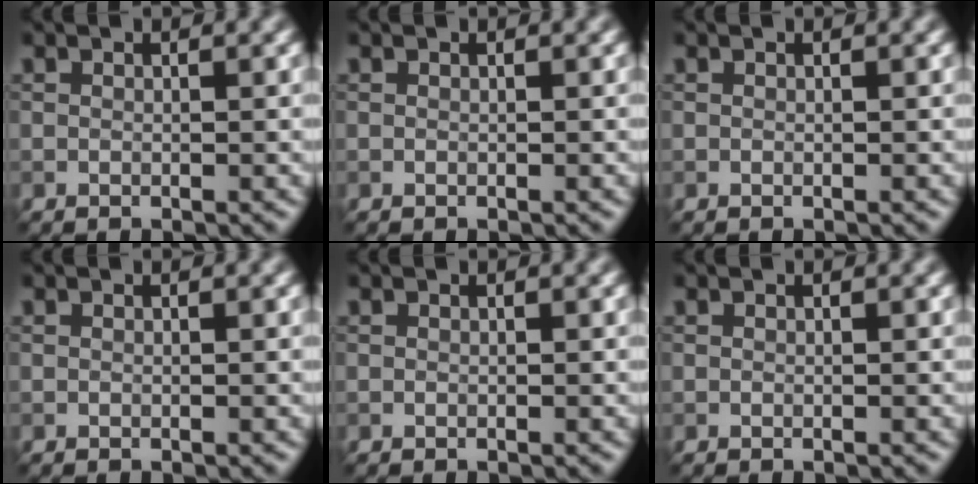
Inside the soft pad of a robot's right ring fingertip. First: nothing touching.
{"total": 0.0}
{"total": 0.0}
{"total": 0.0}
{"total": 0.0}
{"total": 0.0}